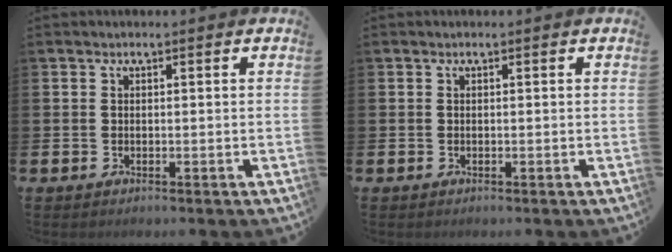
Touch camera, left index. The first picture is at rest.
{"total": 0.0}